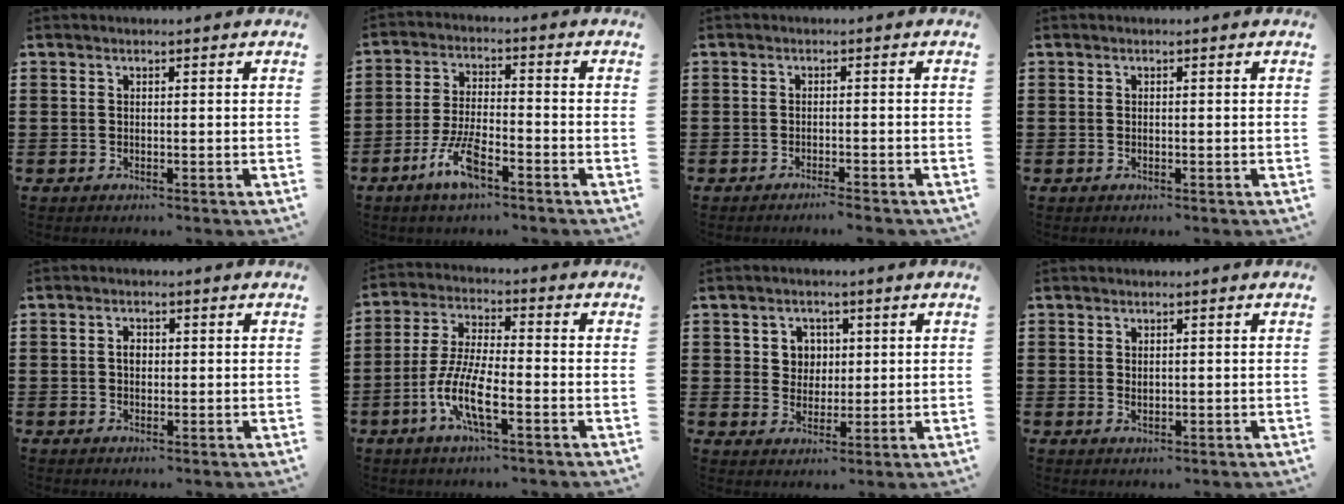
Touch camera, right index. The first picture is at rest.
{"total": 7.4, "force": [-4.2, 2.3, 5.6], "torque": [-0.129, -0.004, -0.081]}
{"total": 1.6, "force": [-1.4, -0.1, 0.7], "torque": [-0.012, 0.000, -0.027]}
{"total": 0.0}
{"total": 1.8, "force": [0.1, 1.2, 1.4], "torque": [-0.028, 0.007, 0.000]}
{"total": 8.6, "force": [-3.6, 2.3, 7.5], "torque": [-0.178, -0.016, -0.074]}
{"total": 4.0, "force": [1.2, 3.7, 1.0], "torque": [-0.030, 0.010, 0.017]}
{"total": 0.9, "force": [0.4, 0.6, 0.5], "torque": [-0.012, 0.005, 0.007]}